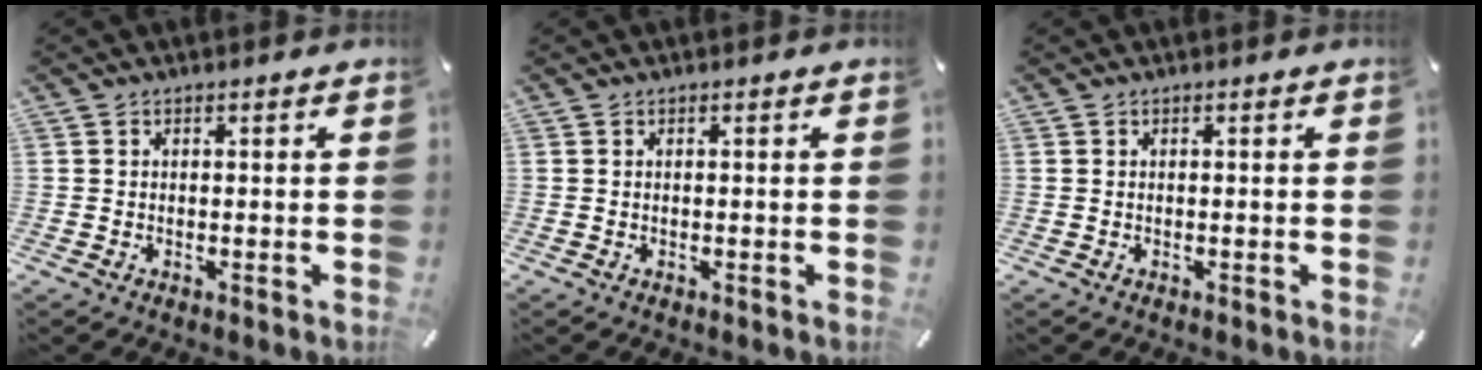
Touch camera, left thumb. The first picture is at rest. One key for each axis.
{"total": 0.0}
{"total": 0.0}